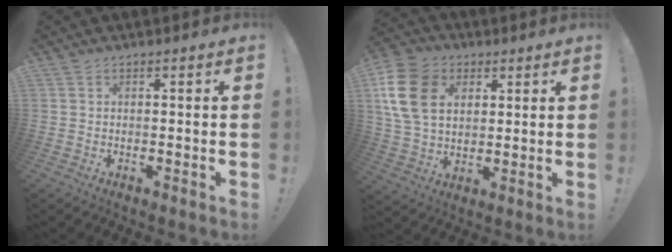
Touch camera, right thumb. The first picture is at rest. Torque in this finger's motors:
{"motor_torque": [1.34, 2.53, 0.37, 0.08, 0.44]}